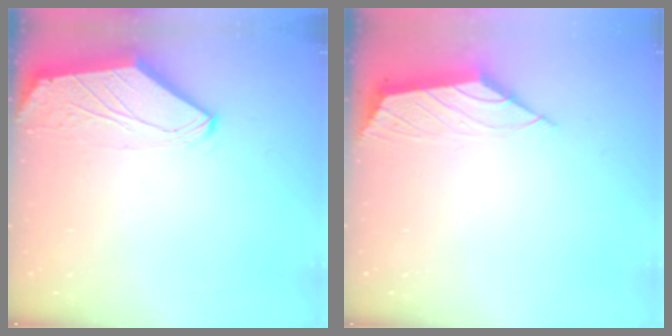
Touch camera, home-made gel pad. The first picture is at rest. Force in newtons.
{"total": 2.3, "press": 2.2, "slide": 0.4}